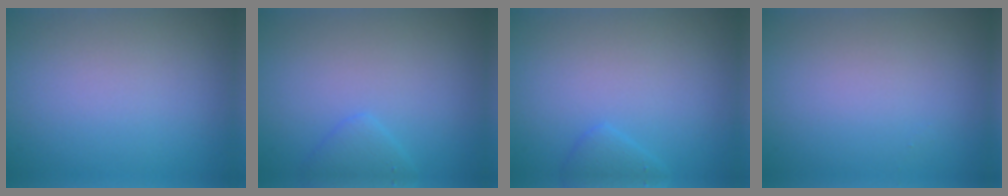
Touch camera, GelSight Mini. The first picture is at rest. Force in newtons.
{"total": 1.5, "press": 1.5, "slide": 0.1}
{"total": 1.2, "press": 1.2, "slide": 0.2}
{"total": 0.0}